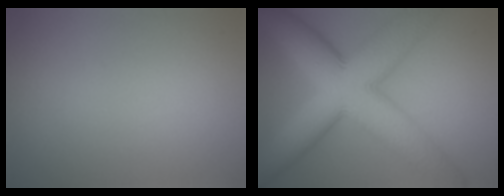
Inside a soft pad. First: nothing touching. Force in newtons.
{"total": 12.0, "press": 12.0, "slide": 0.5}